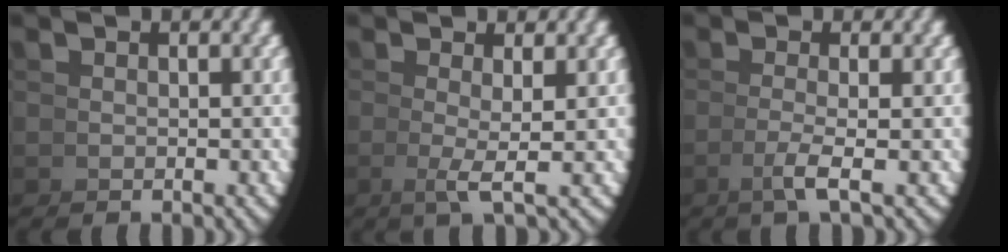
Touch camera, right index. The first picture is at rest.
{"total": 2.2, "force": [0.3, -0.4, 2.1], "torque": [-0.050, -0.013, 0.011]}
{"total": 2.3, "force": [-0.4, -0.9, 2.0], "torque": [-0.042, -0.004, -0.004]}